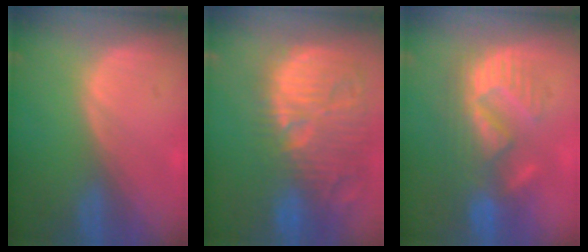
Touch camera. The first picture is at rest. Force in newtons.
{"total": 15.4, "press": 13.4, "slide": 7.5}
{"total": 8.9, "press": 8.8, "slide": 1.5}